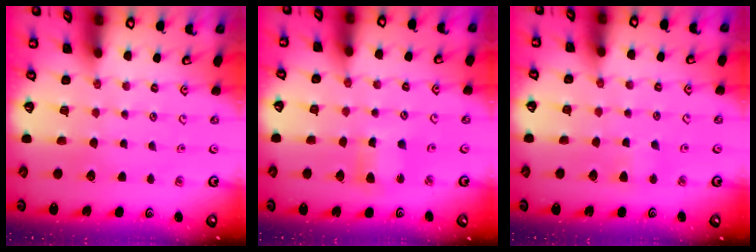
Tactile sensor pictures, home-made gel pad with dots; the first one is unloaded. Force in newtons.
{"total": 5.3, "press": 5.3, "slide": 0.8}
{"total": 2.5, "press": 2.5, "slide": 0.5}